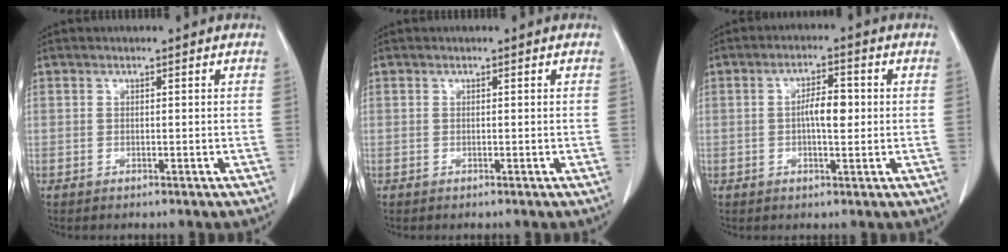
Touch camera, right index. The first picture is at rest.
{"total": 0.0}
{"total": 4.5, "force": [-0.1, 1.4, 4.3], "torque": [-0.079, 0.008, -0.003]}